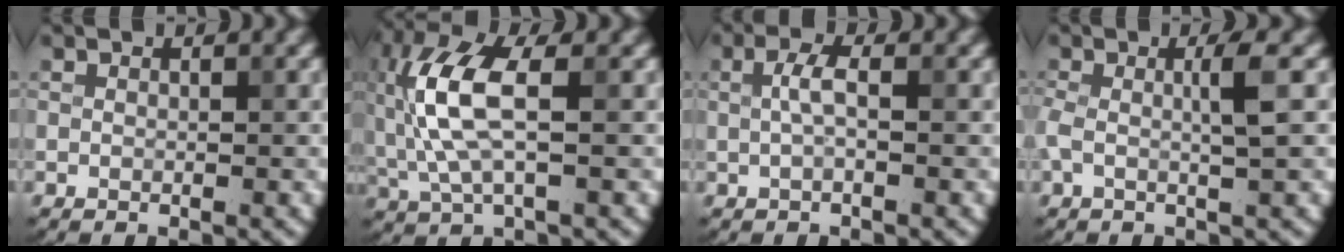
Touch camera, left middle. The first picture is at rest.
{"total": 7.2, "force": [0.5, 2.7, 6.7], "torque": [-0.161, 0.012, 0.006]}
{"total": 1.8, "force": [0.1, 0.5, 1.8], "torque": [-0.038, 0.005, 0.000]}
{"total": 3.2, "force": [0.2, 0.5, 3.1], "torque": [-0.061, 0.004, -0.004]}